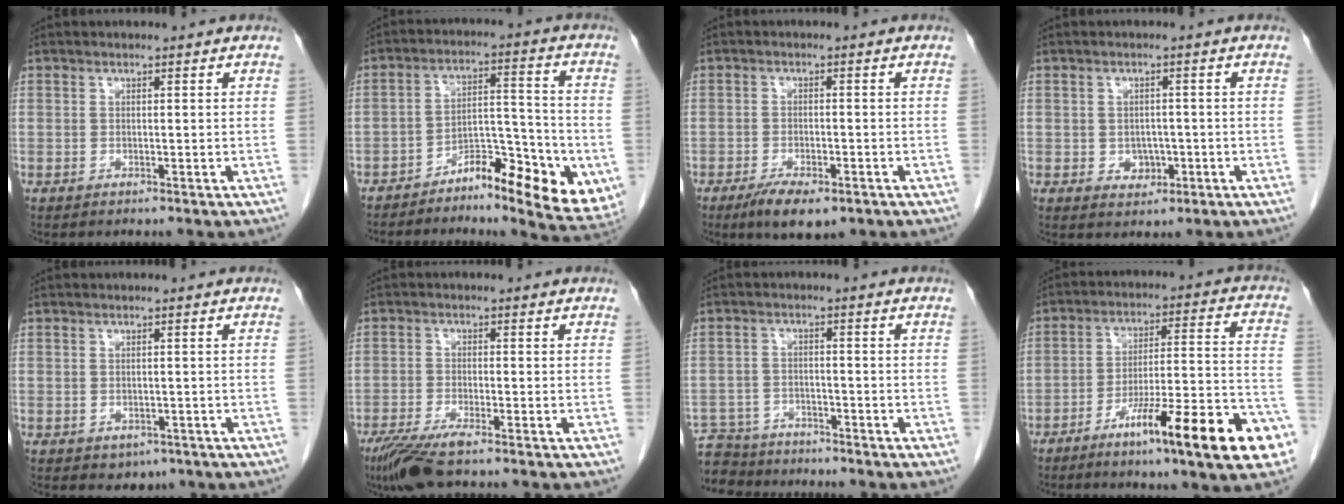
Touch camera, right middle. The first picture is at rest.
{"total": 12.0, "force": [-5.8, 4.0, 9.7], "torque": [-0.125, 0.019, -0.087]}
{"total": 5.7, "force": [-3.8, 1.8, 3.9], "torque": [-0.066, -0.009, -0.057]}
{"total": 3.0, "force": [-0.7, 2.4, 1.6], "torque": [-0.016, 0.004, 0.000]}
{"total": 1.7, "force": [-0.7, 1.3, 0.7], "torque": [-0.009, 0.000, 0.001]}
{"total": 6.3, "force": [-4.5, 0.4, 4.4], "torque": [-0.083, -0.018, -0.082]}
{"total": 8.7, "force": [-8.1, 3.1, 0.8], "torque": [-0.016, 0.008, -0.134]}
{"total": 18.1, "force": [-9.6, 1.2, 15.3], "torque": [-0.190, 0.003, -0.140]}